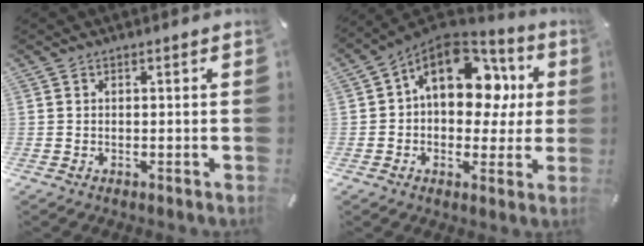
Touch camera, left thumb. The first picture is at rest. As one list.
[{"total": 17.3, "force": [5.6, 11.4, 11.7], "torque": [-0.170, -0.023, 0.101]}]